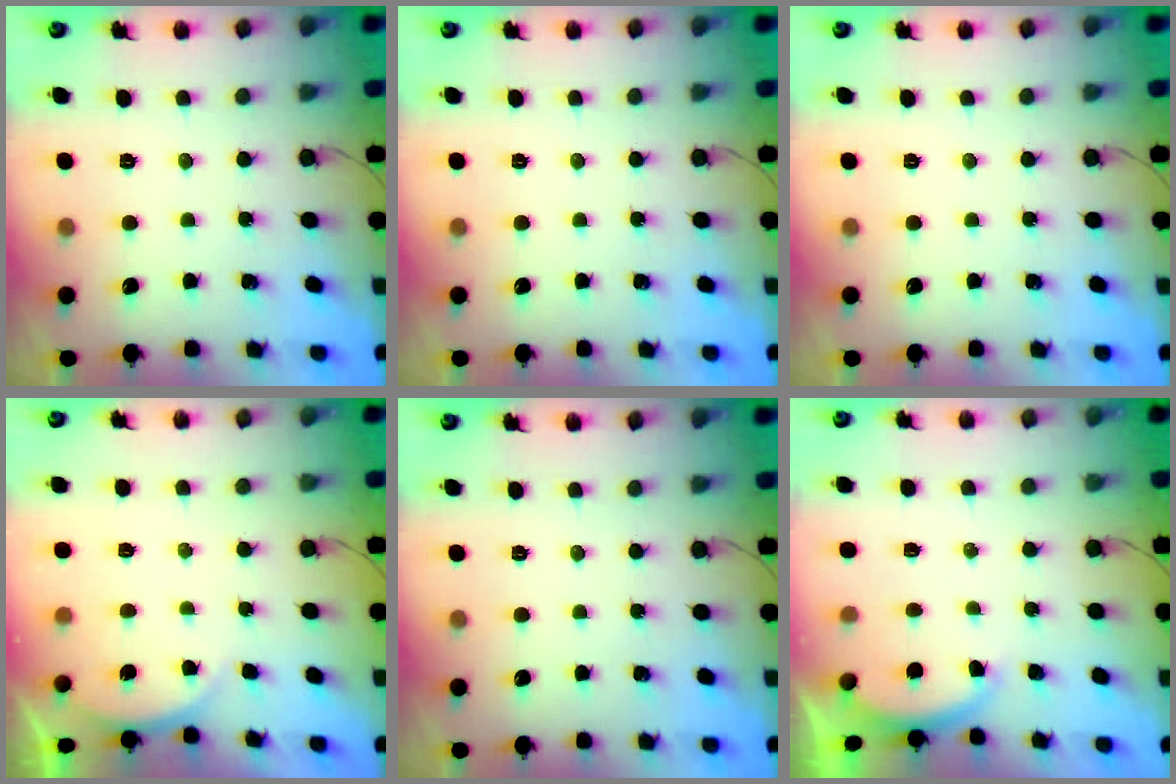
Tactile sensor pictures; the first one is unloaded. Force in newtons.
{"total": 0.0}
{"total": 0.0}
{"total": 2.8, "press": 2.1, "slide": 1.7}
{"total": 0.0}
{"total": 1.9, "press": 1.8, "slide": 0.5}